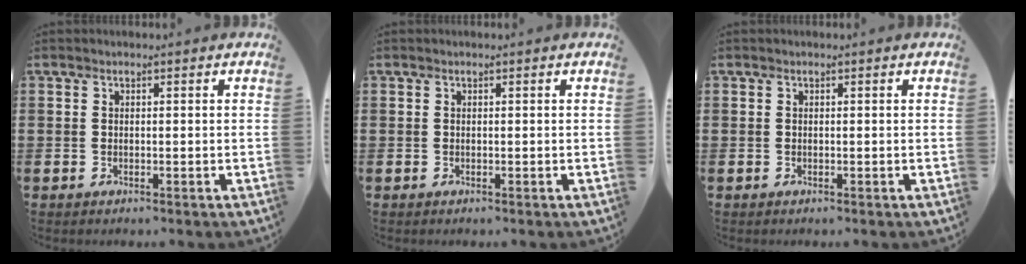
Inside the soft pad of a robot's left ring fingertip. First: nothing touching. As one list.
[{"total": 0.0}, {"total": 0.0}]